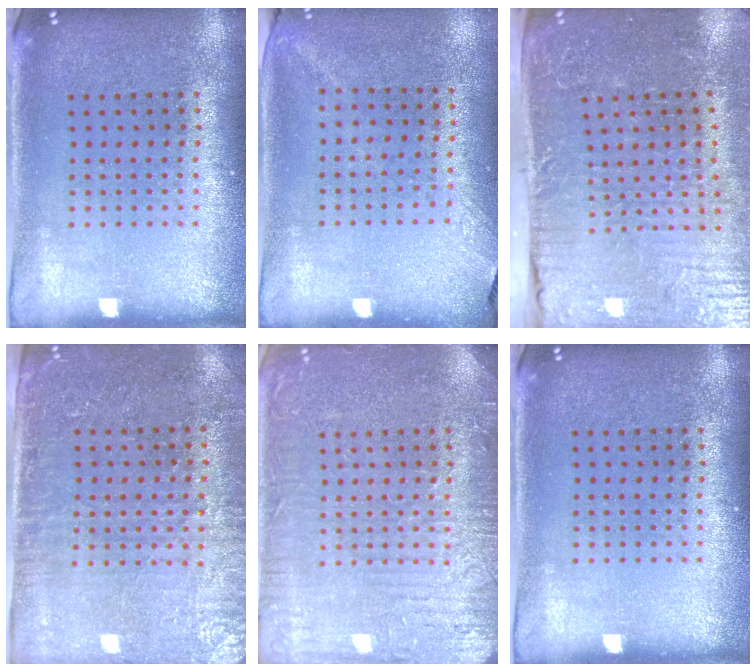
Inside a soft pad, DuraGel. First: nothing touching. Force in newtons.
{"total": 1.3, "press": 1.0, "slide": 0.8}
{"total": 4.6, "press": 4.4, "slide": 1.3}
{"total": 3.4, "press": 3.1, "slide": 1.4}
{"total": 5.0, "press": 5.0, "slide": 0.6}
{"total": 0.0}